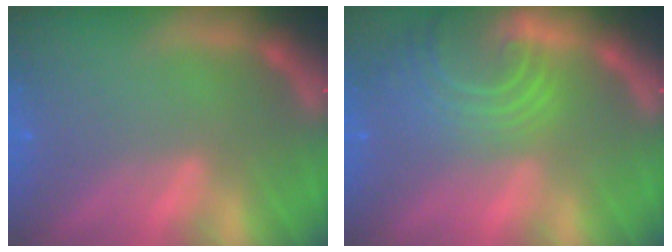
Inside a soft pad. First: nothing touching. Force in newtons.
{"total": 8.1}